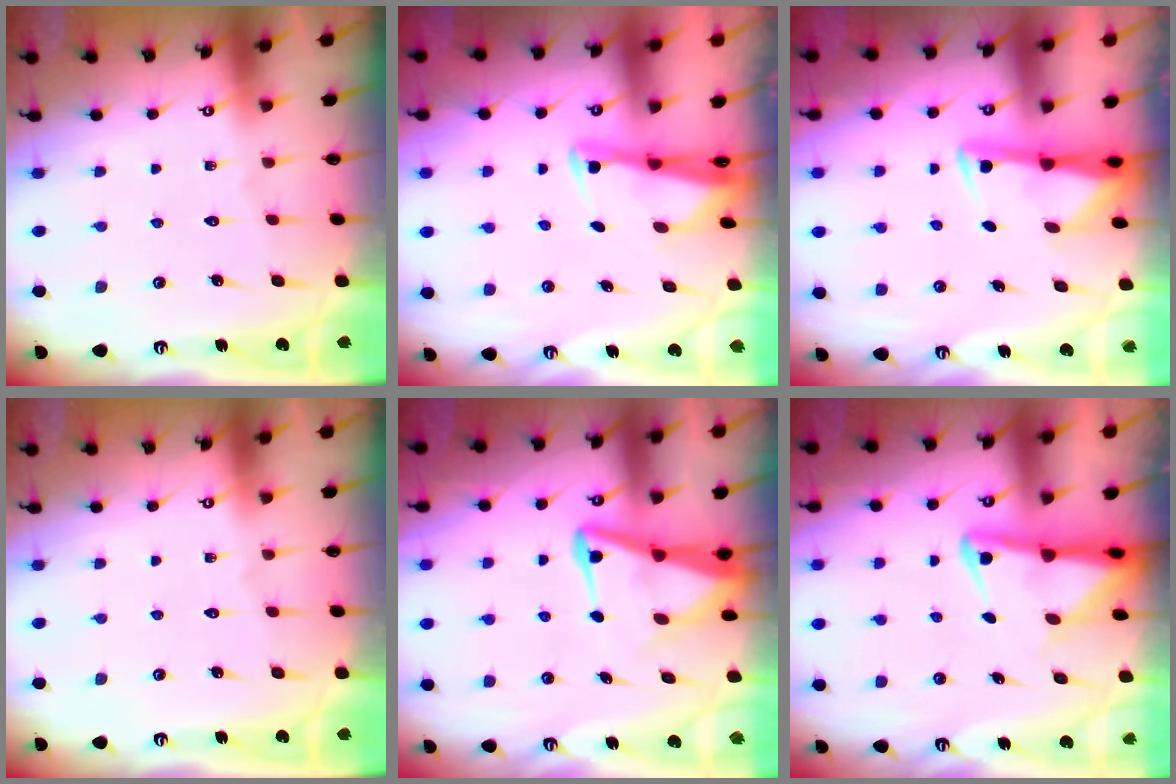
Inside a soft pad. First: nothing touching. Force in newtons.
{"total": 2.8, "press": 2.8, "slide": 0.5}
{"total": 2.9, "press": 2.9, "slide": 0.6}
{"total": 0.0}
{"total": 7.0, "press": 6.9, "slide": 0.9}
{"total": 4.4, "press": 4.2, "slide": 1.1}